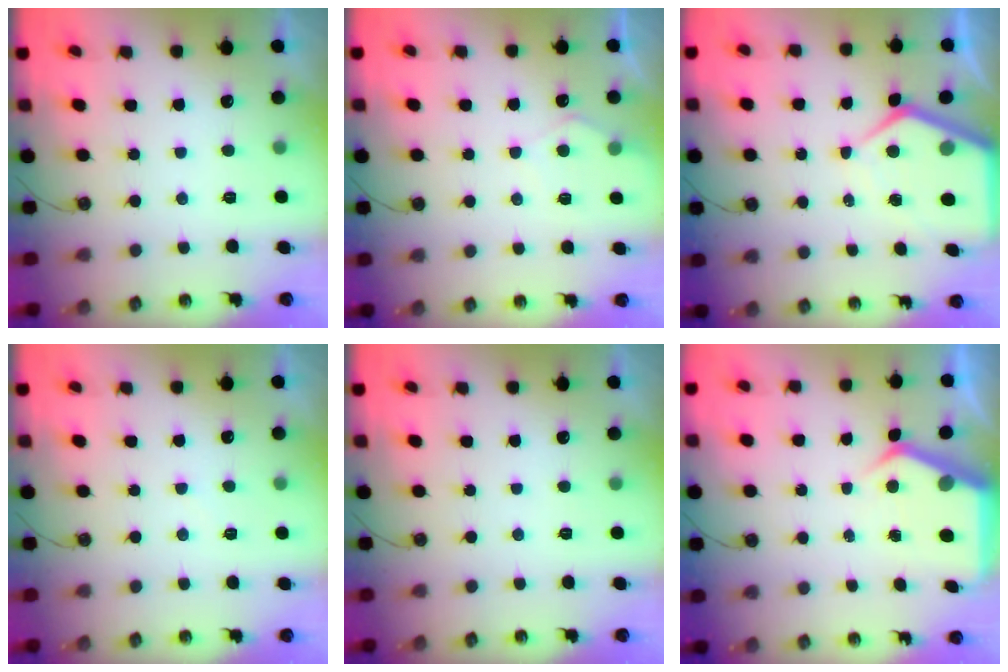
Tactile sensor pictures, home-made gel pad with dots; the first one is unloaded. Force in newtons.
{"total": 5.6, "press": 5.6, "slide": 0.7}
{"total": 9.3, "press": 9.2, "slide": 0.7}
{"total": 3.2, "press": 3.2, "slide": 0.5}
{"total": 0.0}
{"total": 6.0, "press": 6.0, "slide": 0.2}